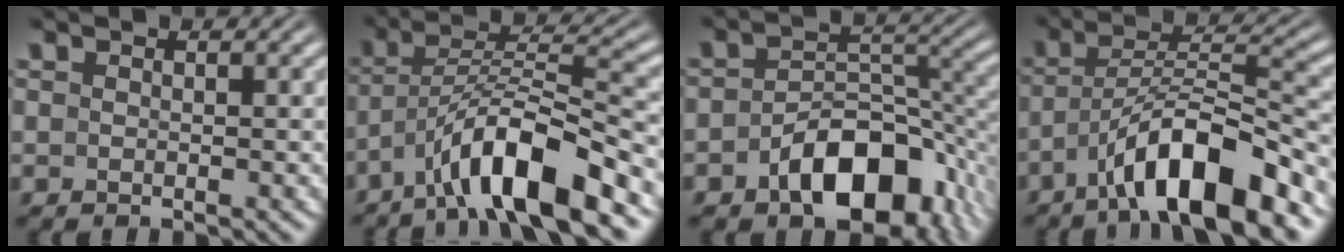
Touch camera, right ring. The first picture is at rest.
{"total": 7.0, "force": [-3.0, 2.8, 5.7], "torque": [-0.105, -0.010, -0.040]}
{"total": 8.8, "force": [-4.7, 4.6, 5.9], "torque": [-0.088, -0.021, -0.061]}
{"total": 7.7, "force": [-3.7, 2.5, 6.2], "torque": [-0.096, -0.008, -0.053]}